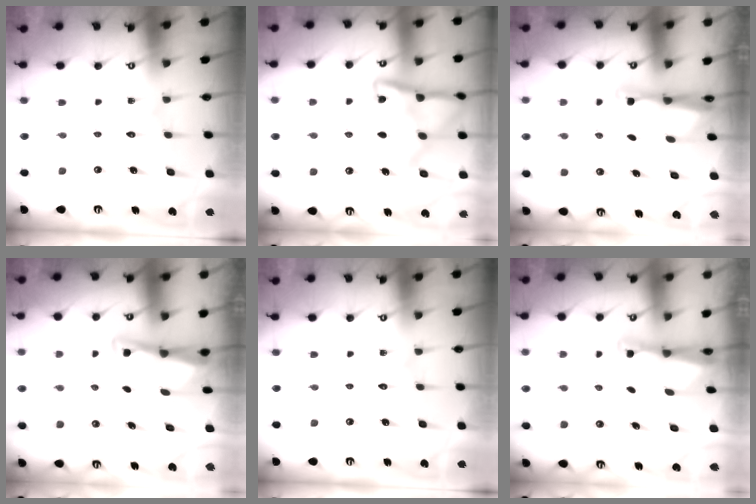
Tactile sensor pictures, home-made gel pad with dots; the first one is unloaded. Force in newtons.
{"total": 15.1, "press": 15.1, "slide": 1.3}
{"total": 2.6, "press": 2.6, "slide": 0.4}
{"total": 3.2, "press": 3.2, "slide": 0.3}
{"total": 0.0}
{"total": 1.8, "press": 1.7, "slide": 0.3}